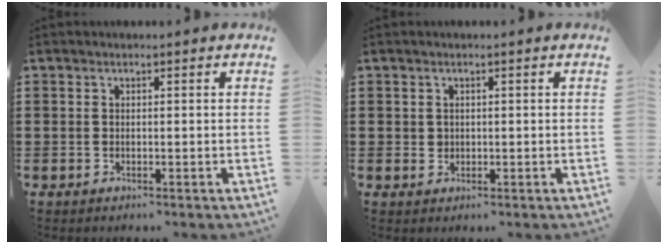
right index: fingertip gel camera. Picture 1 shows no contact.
{"total": 1.0, "force": [0.3, 1.0, 0.2], "torque": [-0.006, 0.005, 0.005]}